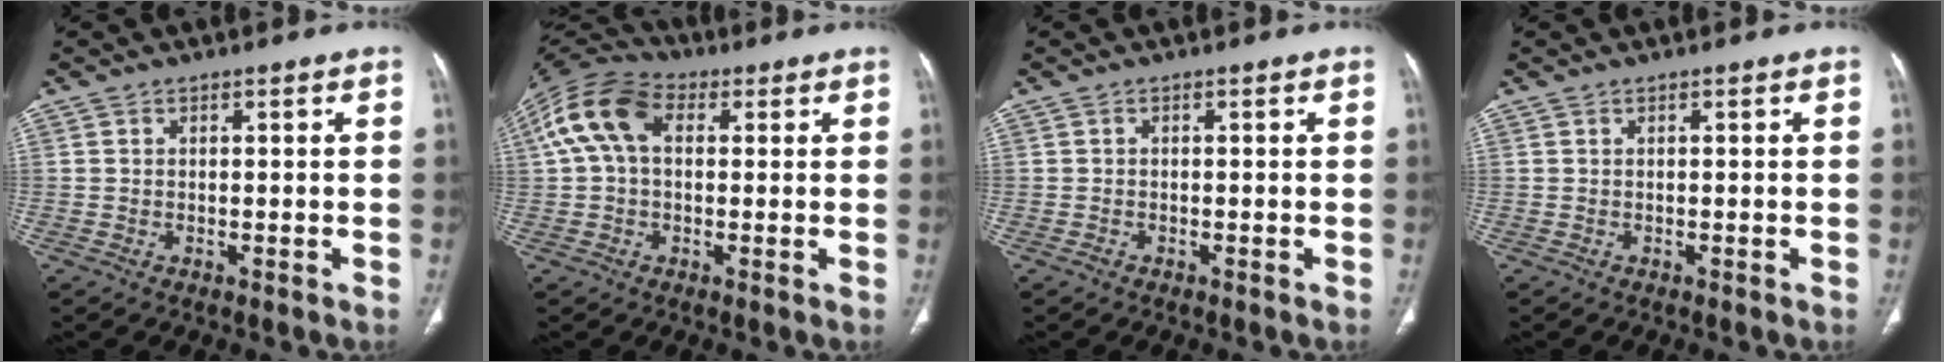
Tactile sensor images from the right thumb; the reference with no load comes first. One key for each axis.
{"total": 12.5, "fx": 2.7, "fy": 8.2, "fz": 9.0, "tx": -0.180, "ty": 0.039, "tz": 0.041}
{"total": 0.7, "fx": -0.4, "fy": 0.5, "fz": 0.2, "tx": -0.003, "ty": 0.001, "tz": -0.010}
{"total": 0.0}